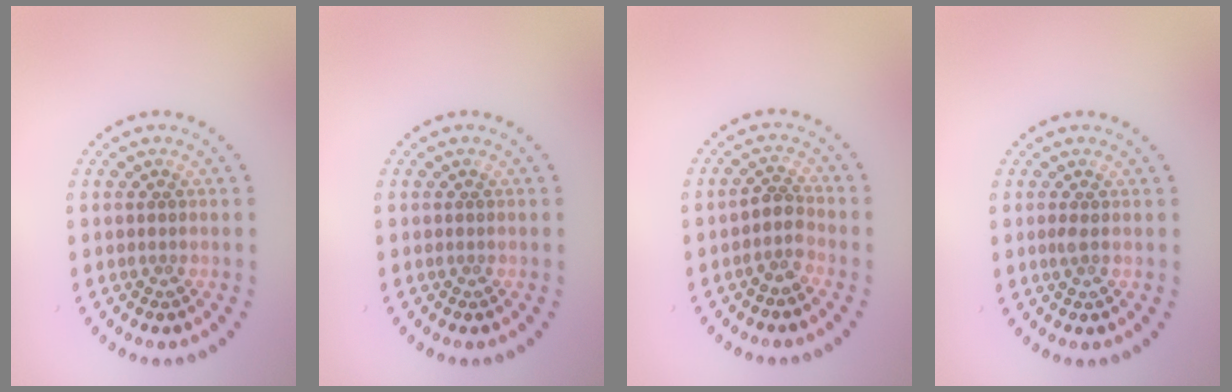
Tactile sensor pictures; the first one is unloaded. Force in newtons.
{"total": 0.0}
{"total": 2.0, "press": 1.6, "slide": 1.2}
{"total": 0.6, "press": 0.5, "slide": 0.2}